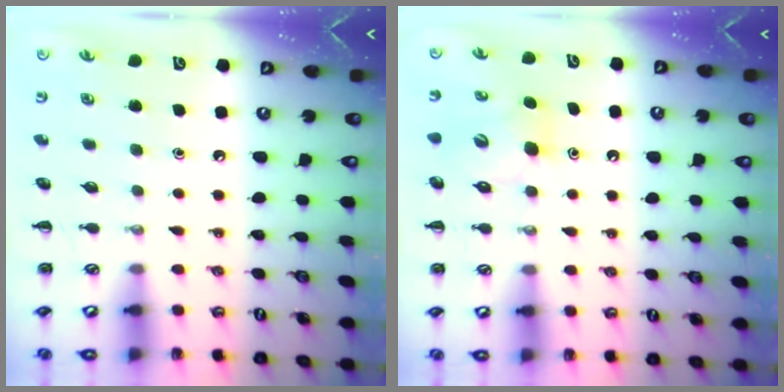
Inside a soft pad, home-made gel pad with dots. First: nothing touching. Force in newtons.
{"total": 5.4, "press": 5.3, "slide": 0.6}